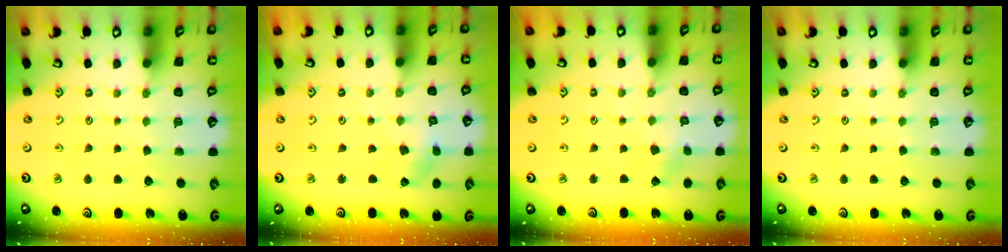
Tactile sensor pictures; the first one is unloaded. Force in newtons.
{"total": 1.4, "press": 1.4, "slide": 0.2}
{"total": 1.8, "press": 1.8, "slide": 0.3}
{"total": 0.0}